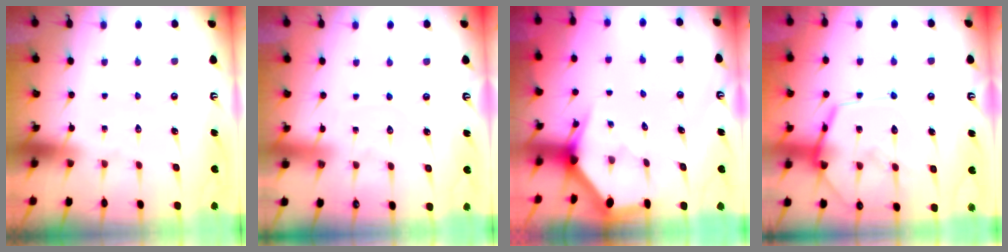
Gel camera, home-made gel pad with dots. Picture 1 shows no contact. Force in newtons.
{"total": 4.3, "press": 4.2, "slide": 0.5}
{"total": 3.0, "press": 3.0, "slide": 0.0}
{"total": 15.1, "press": 15.0, "slide": 1.6}